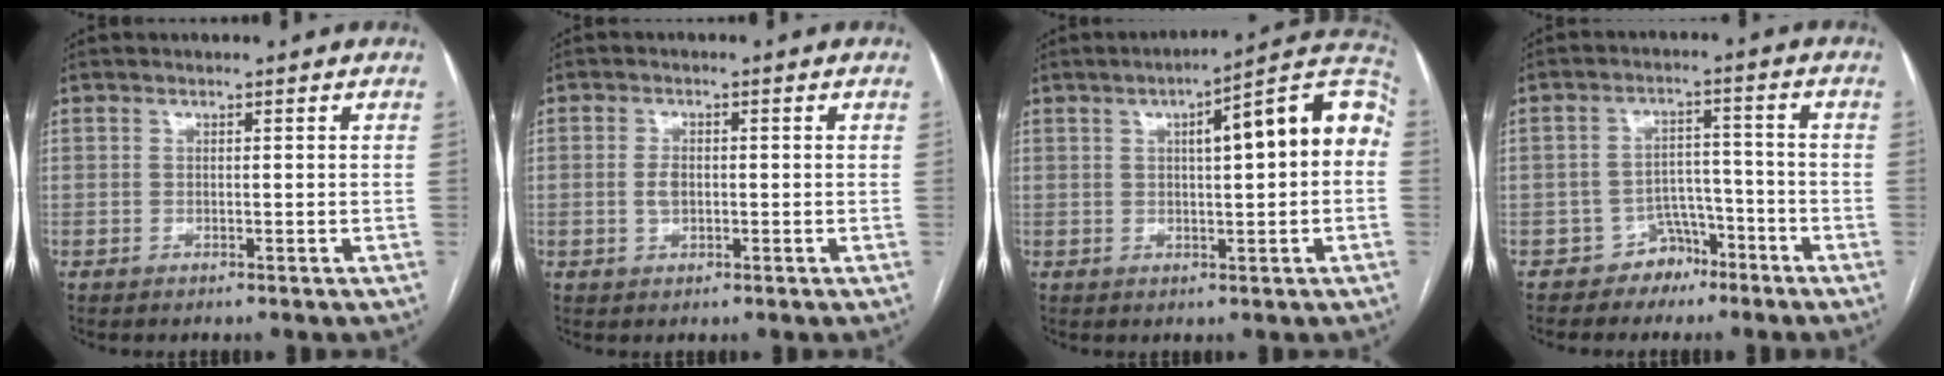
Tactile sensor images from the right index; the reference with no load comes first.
{"total": 2.3, "force": [-0.3, 1.4, 1.8], "torque": [-0.036, 0.002, -0.004]}
{"total": 13.4, "force": [2.0, 2.6, 13.0], "torque": [-0.172, 0.045, 0.023]}
{"total": 4.8, "force": [-3.3, 3.5, 0.5], "torque": [0.001, 0.016, -0.049]}